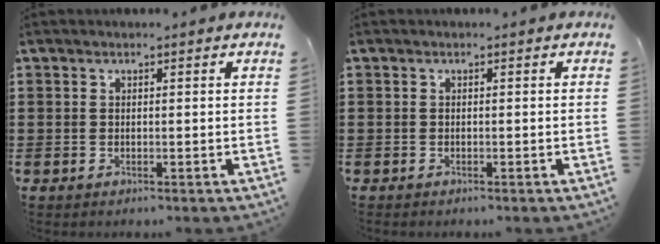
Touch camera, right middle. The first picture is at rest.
{"total": 0.0}